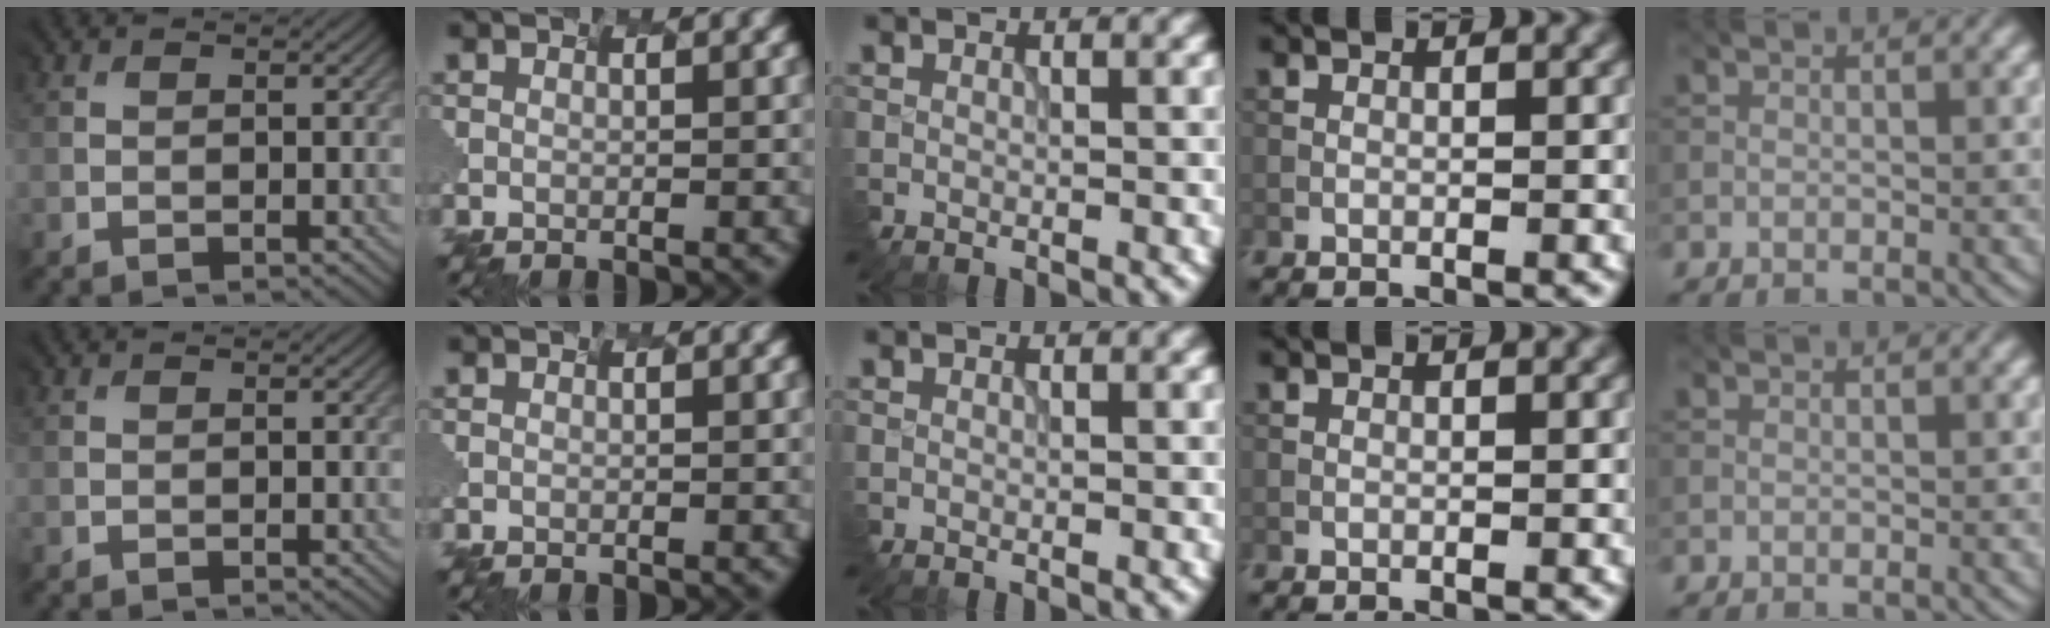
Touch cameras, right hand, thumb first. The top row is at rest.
{}